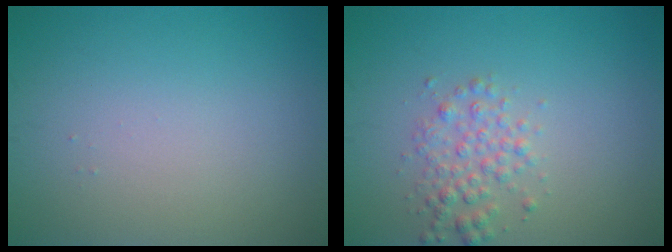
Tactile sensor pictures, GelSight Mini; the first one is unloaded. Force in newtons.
{"total": 2.4, "press": 2.4, "slide": 0.0}